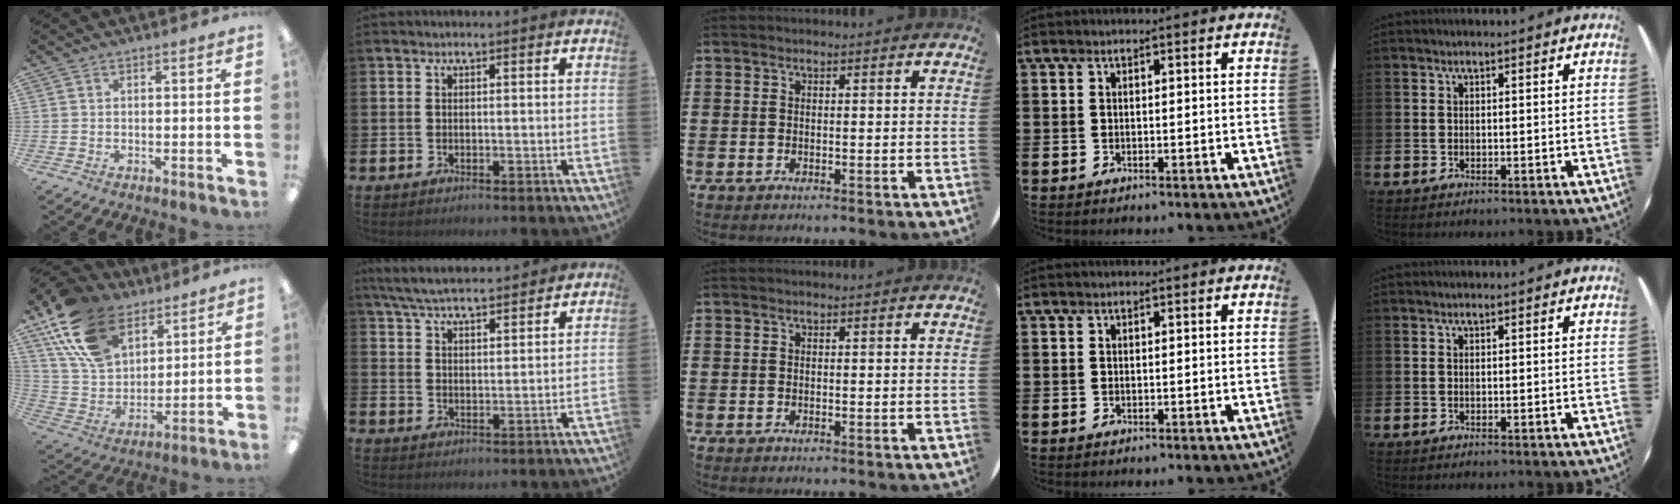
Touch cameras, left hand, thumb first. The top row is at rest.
{"thumb": {"total": 19.3, "force": [12.1, 11.5, 9.8], "torque": [-0.218, -0.040, 0.230]}, "index": {"total": 6.1, "force": [5.9, 0.6, 1.4], "torque": [-0.052, -0.025, 0.108]}}